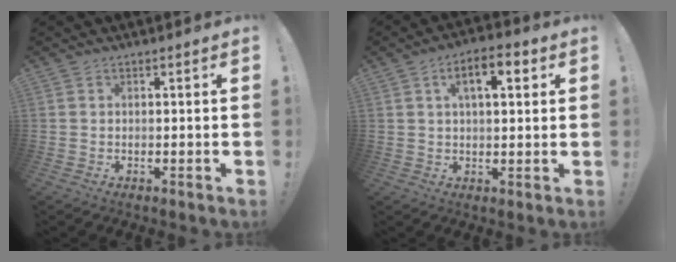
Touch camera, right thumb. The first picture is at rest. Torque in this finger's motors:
{"motor_torque": [0.07, 0.12, 0.18, 0.21, 0.18]}